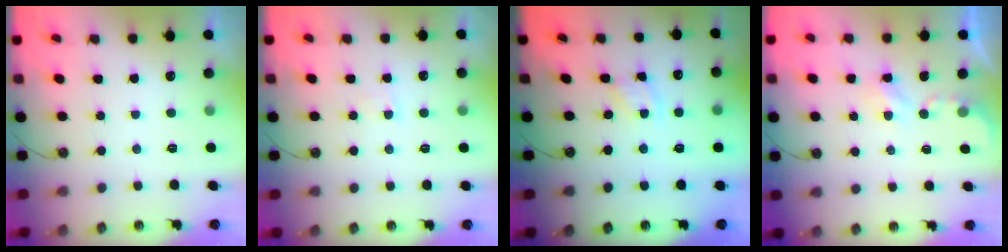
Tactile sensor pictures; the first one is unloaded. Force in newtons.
{"total": 3.0, "press": 3.0, "slide": 0.4}
{"total": 2.1, "press": 2.1, "slide": 0.3}
{"total": 2.7, "press": 2.7, "slide": 0.5}